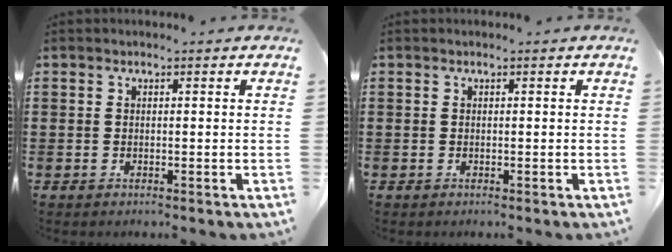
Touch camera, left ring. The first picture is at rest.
{"total": 0.0}